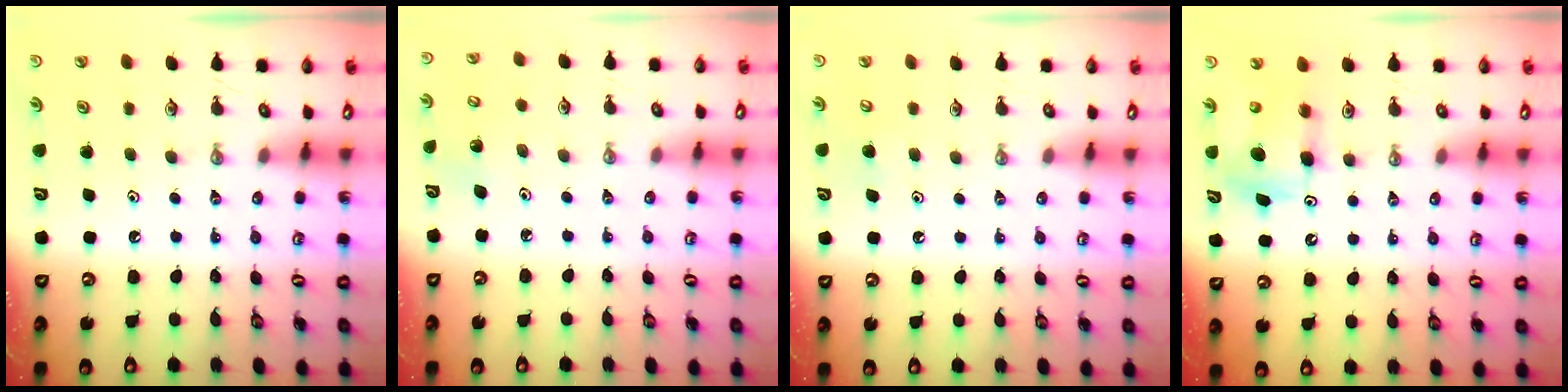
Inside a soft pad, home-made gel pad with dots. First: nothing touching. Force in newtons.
{"total": 3.0, "press": 3.0, "slide": 0.2}
{"total": 4.5, "press": 4.5, "slide": 0.4}
{"total": 11.2, "press": 11.2, "slide": 0.6}